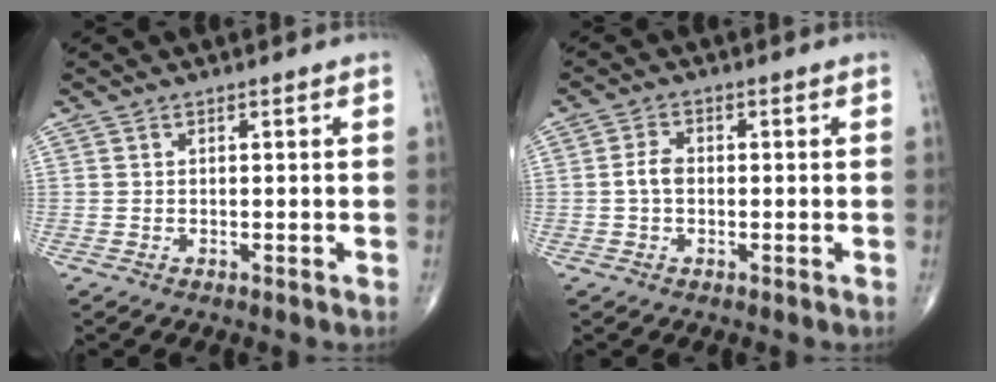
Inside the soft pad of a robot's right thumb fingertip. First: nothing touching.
{"total": 3.0, "force": [-0.3, 2.0, 2.2], "torque": [-0.042, 0.008, -0.011]}